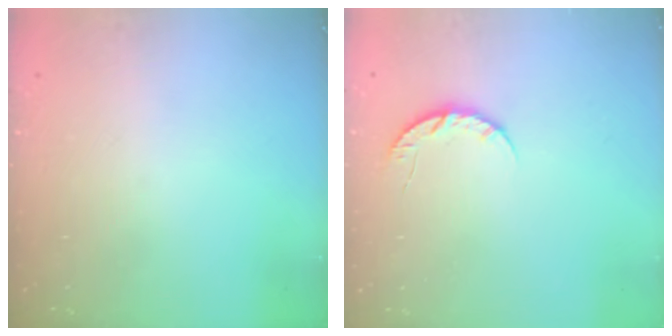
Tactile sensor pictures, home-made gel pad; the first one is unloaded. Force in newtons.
{"total": 6.1, "press": 6.1, "slide": 0.7}